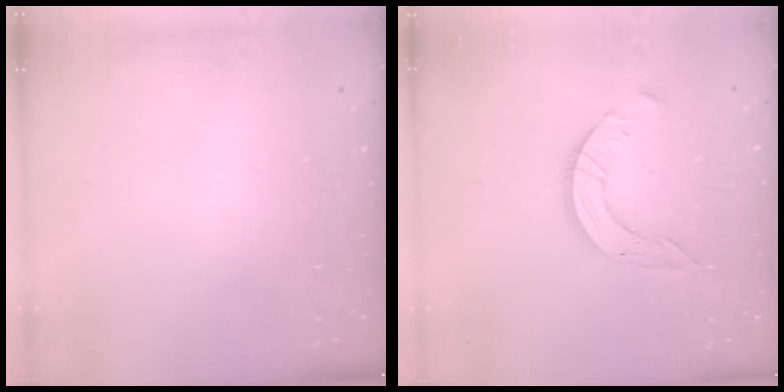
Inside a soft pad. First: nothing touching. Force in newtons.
{"total": 7.9, "press": 7.8, "slide": 0.7}